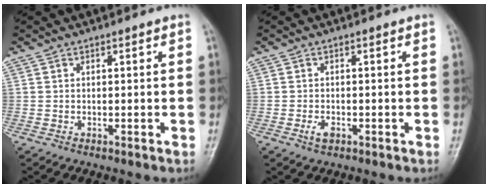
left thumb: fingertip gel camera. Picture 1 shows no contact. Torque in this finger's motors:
{"motor_torque": [-0.25, 0.75, 0.43, 0.06, 0.01]}